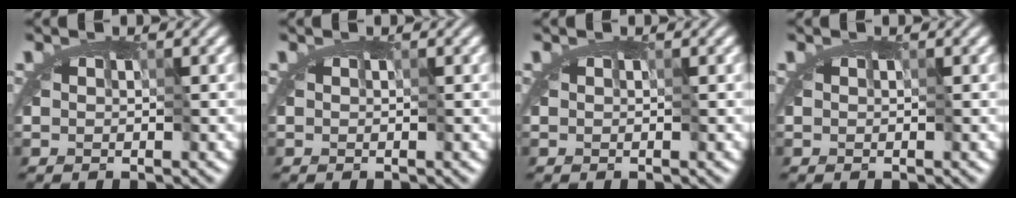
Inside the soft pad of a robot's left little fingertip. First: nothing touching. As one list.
[{"total": 0.0}, {"total": 0.0}, {"total": 0.0}]